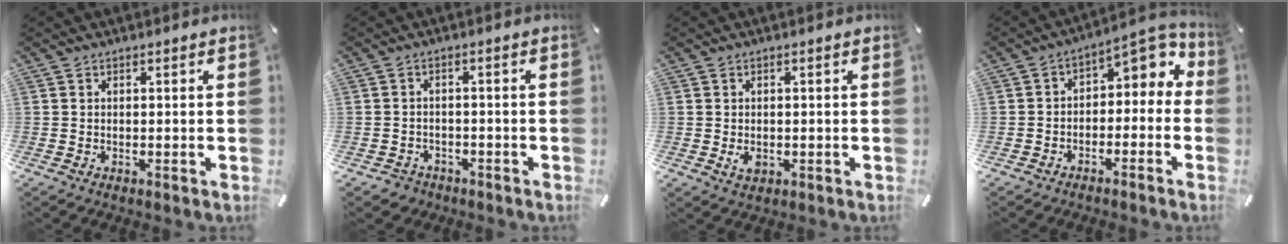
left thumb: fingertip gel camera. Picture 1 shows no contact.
{"total": 2.9, "force": [-1.9, 2.1, 0.6], "torque": [-0.017, 0.009, -0.042]}
{"total": 2.4, "force": [-0.6, 1.6, 1.6], "torque": [-0.036, 0.000, -0.011]}
{"total": 4.9, "force": [0.3, 3.7, 3.3], "torque": [-0.041, -0.015, -0.003]}